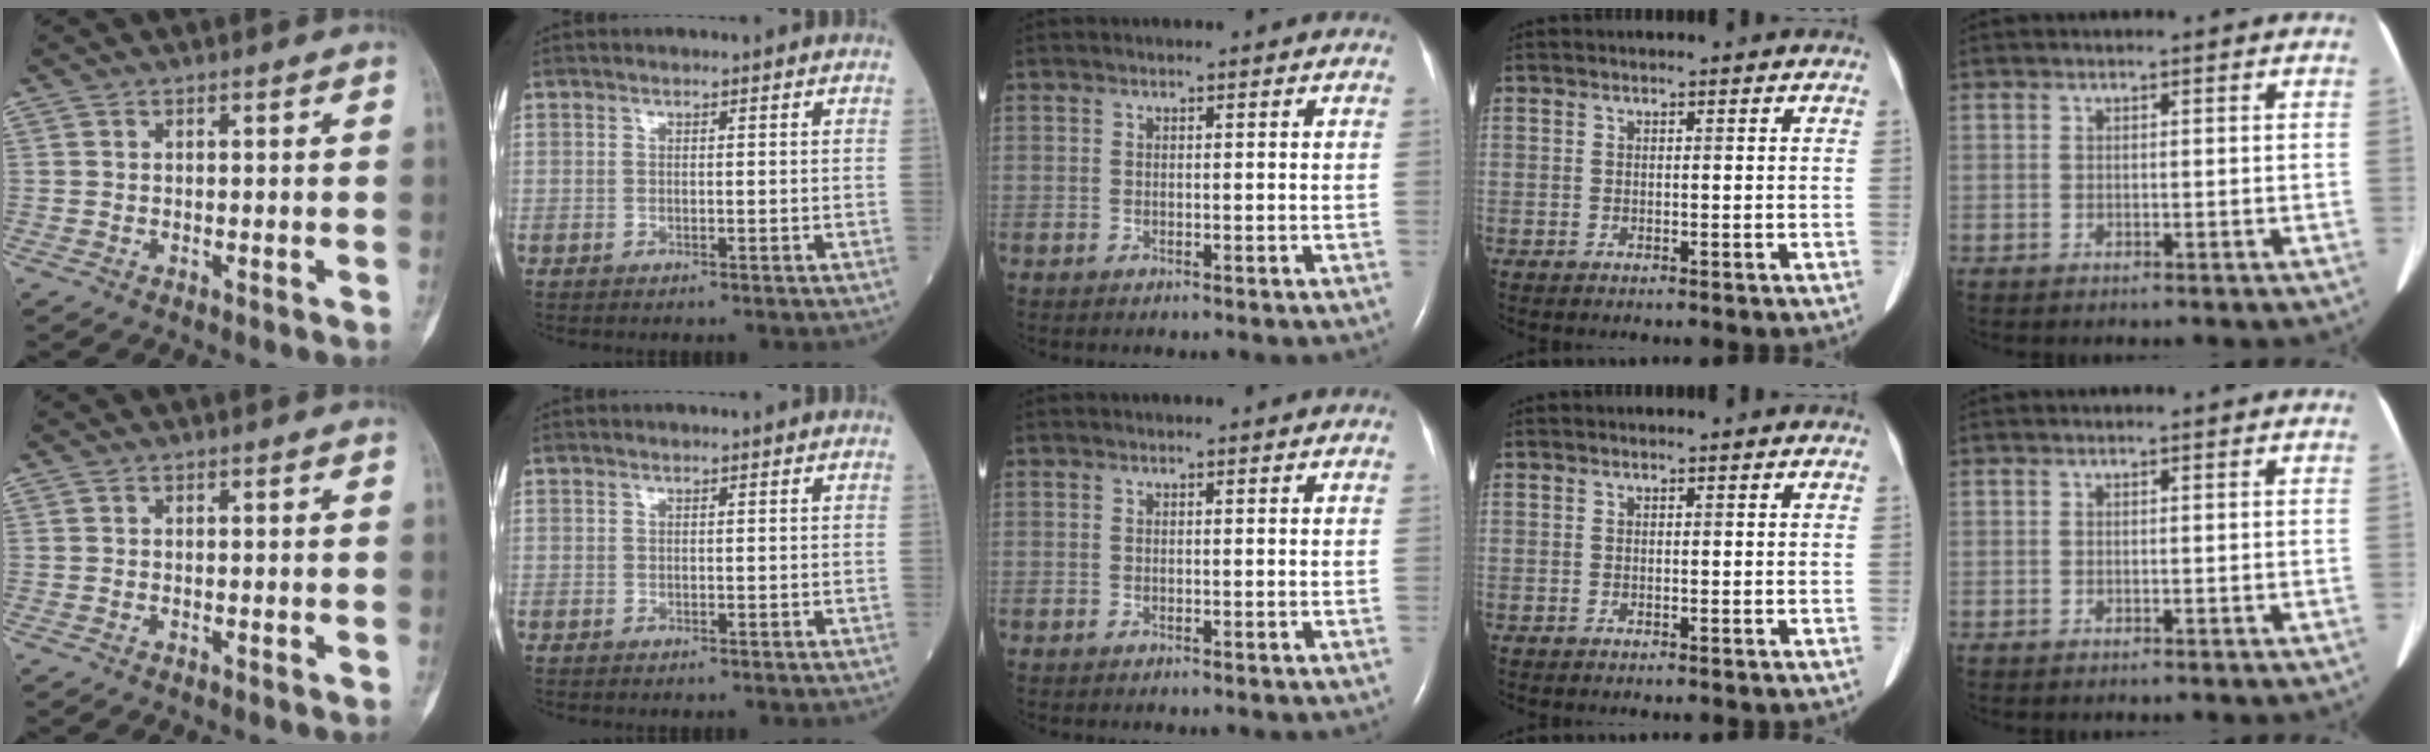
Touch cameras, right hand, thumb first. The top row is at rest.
{}